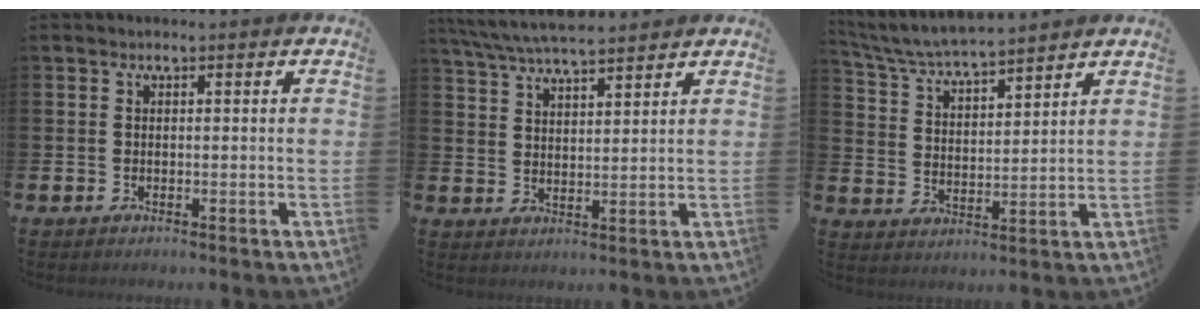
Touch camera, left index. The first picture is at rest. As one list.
[{"total": 6.2, "force": [5.9, 0.8, 1.7], "torque": [-0.059, -0.021, 0.109]}, {"total": 6.0, "force": [5.8, 0.3, 1.1], "torque": [-0.050, -0.037, 0.103]}]